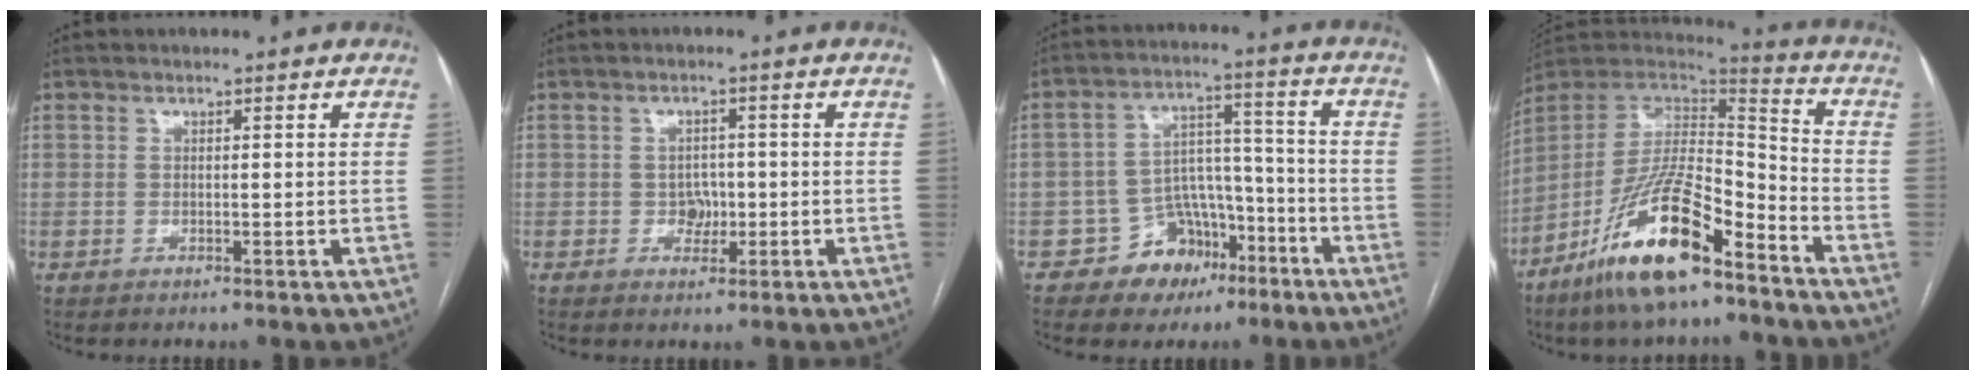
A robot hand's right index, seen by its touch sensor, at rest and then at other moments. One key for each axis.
{"total": 2.7, "fx": -0.5, "fy": 2.3, "fz": 1.5, "tx": -0.014, "ty": 0.005, "tz": -0.004}
{"total": 9.1, "fx": -5.4, "fy": 6.8, "fz": 2.7, "tx": -0.030, "ty": 0.036, "tz": -0.078}
{"total": 18.5, "fx": -11.9, "fy": 4.8, "fz": 13.3, "tx": -0.261, "ty": -0.006, "tz": -0.219}